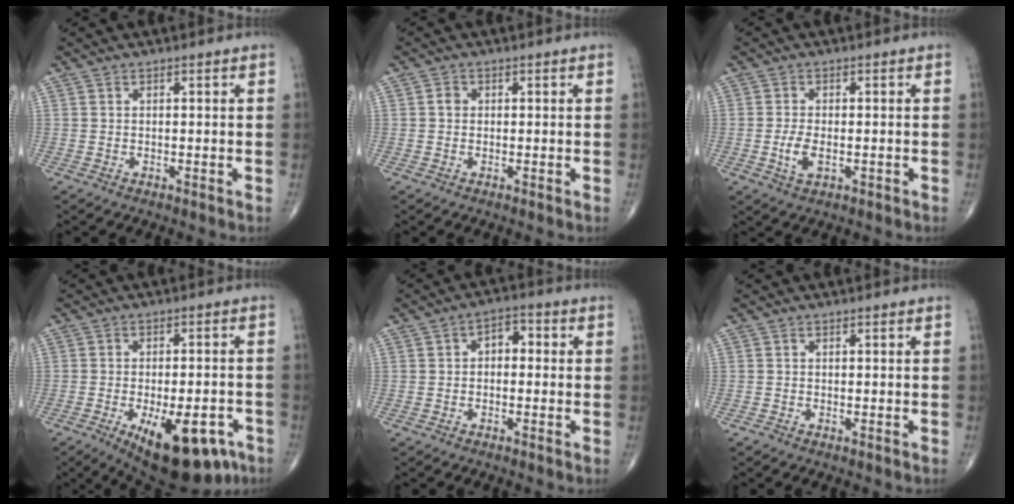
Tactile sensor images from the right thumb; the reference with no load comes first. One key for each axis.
{"total": 1.3, "fx": 0.0, "fy": 1.1, "fz": 0.6, "tx": -0.006, "ty": 0.003, "tz": -0.002}
{"total": 4.0, "fx": -0.9, "fy": 2.0, "fz": 3.3, "tx": -0.069, "ty": -0.002, "tz": -0.017}
{"total": 17.5, "fx": -8.6, "fy": 7.6, "fz": 13.3, "tx": -0.148, "ty": 0.018, "tz": -0.108}
{"total": 4.2, "fx": 0.2, "fy": 2.8, "fz": 3.2, "tx": -0.029, "ty": 0.016, "tz": -0.010}
{"total": 0.5, "fx": -0.3, "fy": 0.2, "fz": 0.3, "tx": -0.008, "ty": 0.000, "tz": -0.008}